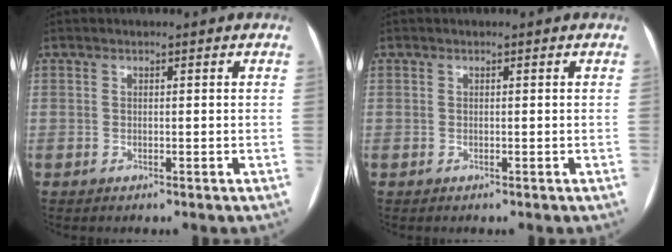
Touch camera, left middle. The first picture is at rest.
{"total": 0.0}